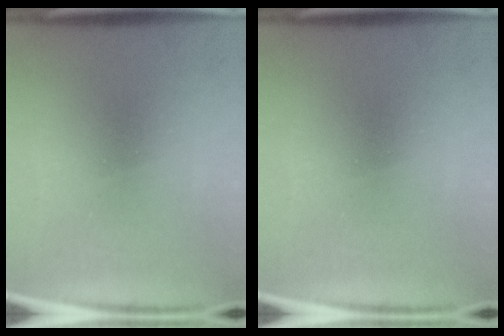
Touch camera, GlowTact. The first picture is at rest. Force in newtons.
{"total": 0.0}